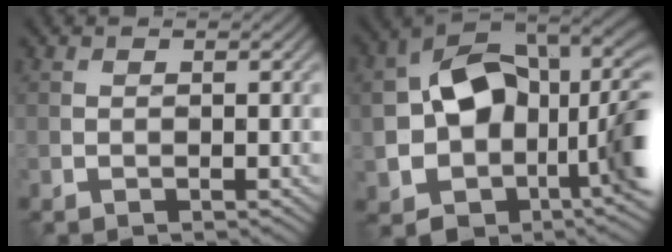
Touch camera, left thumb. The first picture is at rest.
{"total": 16.1, "force": [0.0, 10.9, 11.9], "torque": [-0.211, -0.016, 0.005]}